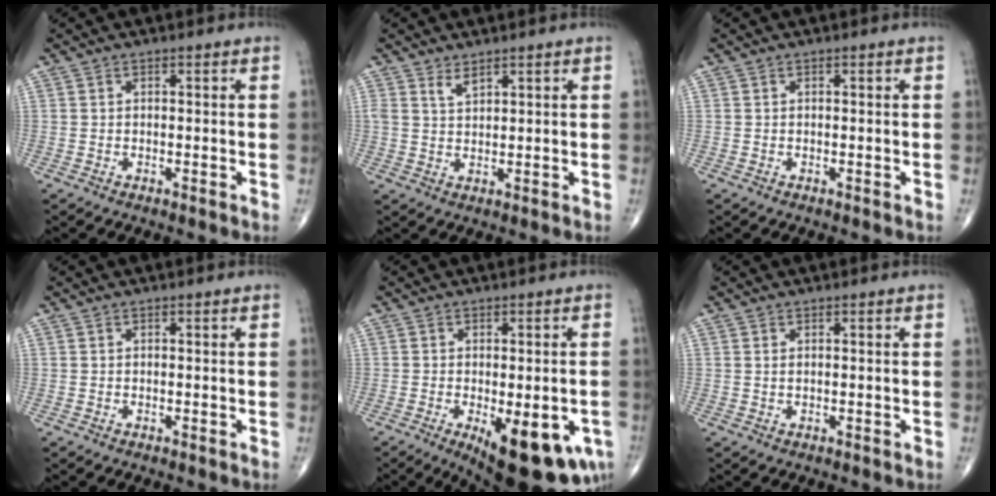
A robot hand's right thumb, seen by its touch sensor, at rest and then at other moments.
{"total": 2.4, "force": [1.9, 0.8, 1.3], "torque": [-0.023, -0.015, 0.042]}
{"total": 0.0}
{"total": 0.0}
{"total": 15.8, "force": [-6.0, 6.1, 13.3], "torque": [-0.138, -0.009, -0.067]}
{"total": 0.6, "force": [0.3, 0.2, 0.4], "torque": [-0.011, 0.000, 0.007]}